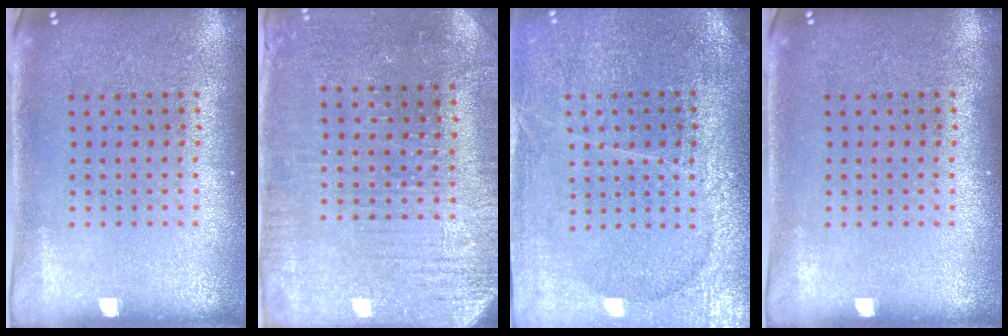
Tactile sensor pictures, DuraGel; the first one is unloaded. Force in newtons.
{"total": 3.0, "press": 2.9, "slide": 0.7}
{"total": 3.6, "press": 3.3, "slide": 1.4}
{"total": 0.0}